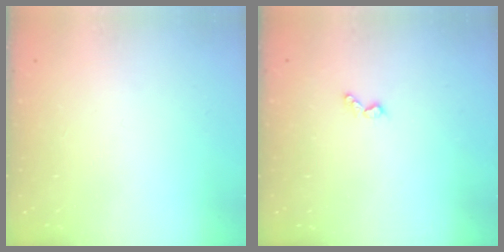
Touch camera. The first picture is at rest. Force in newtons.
{"total": 3.8, "press": 3.8, "slide": 0.6}